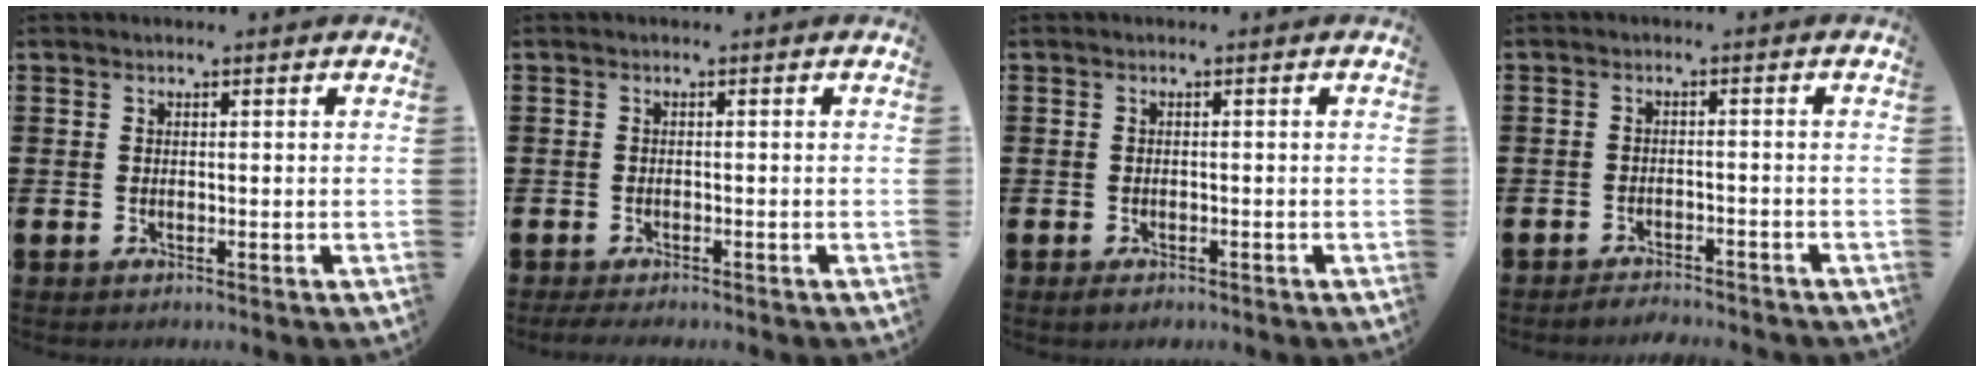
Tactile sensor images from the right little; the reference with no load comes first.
{"total": 1.0, "force": [-0.9, 0.1, 0.5], "torque": [-0.009, -0.003, -0.017]}
{"total": 0.8, "force": [-0.6, 0.3, 0.4], "torque": [-0.001, -0.006, -0.014]}
{"total": 1.9, "force": [-1.9, 0.0, -0.1], "torque": [-0.004, 0.005, -0.041]}